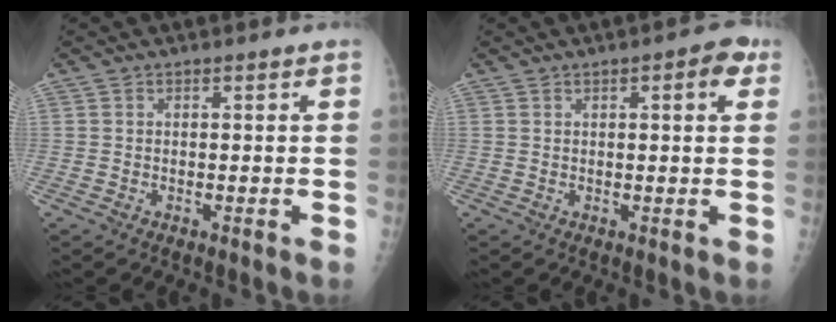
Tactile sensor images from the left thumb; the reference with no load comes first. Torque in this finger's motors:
{"motor_torque": [-0.17, 0.10, -0.05, -0.18, 0.03]}